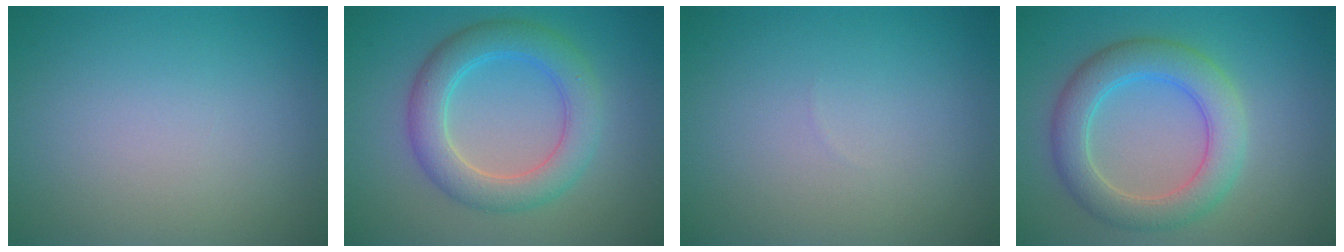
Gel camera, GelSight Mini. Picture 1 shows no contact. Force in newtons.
{"total": 5.1, "press": 5.1, "slide": 0.2}
{"total": 0.0}
{"total": 5.3, "press": 5.2, "slide": 0.3}